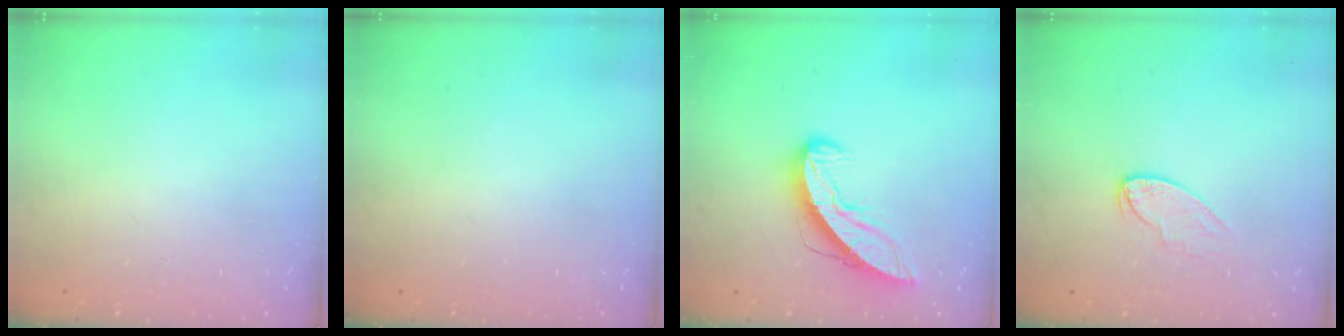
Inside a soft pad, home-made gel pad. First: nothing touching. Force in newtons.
{"total": 0.0}
{"total": 9.7, "press": 9.7, "slide": 1.0}
{"total": 7.0, "press": 7.0, "slide": 0.1}